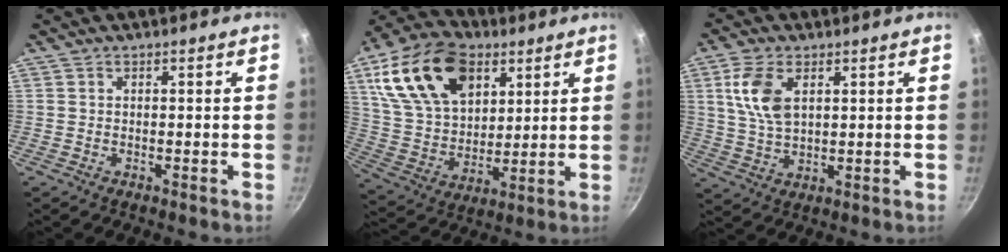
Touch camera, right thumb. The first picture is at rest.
{"total": 22.6, "force": [9.7, 14.2, 14.6], "torque": [-0.235, -0.021, 0.177]}
{"total": 8.9, "force": [3.0, 4.9, 6.8], "torque": [-0.132, -0.011, 0.060]}